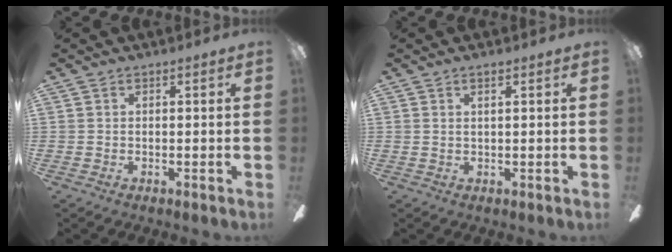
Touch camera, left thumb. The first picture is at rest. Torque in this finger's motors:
{"motor_torque": [-0.08, -0.29, -0.06, -0.12, 0.00]}